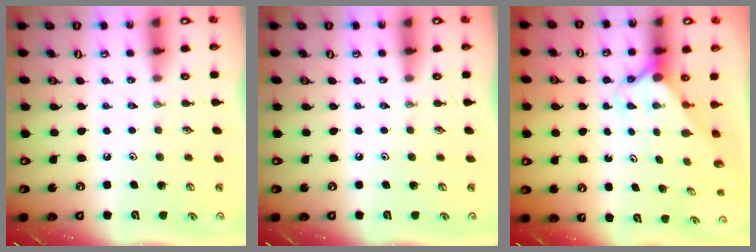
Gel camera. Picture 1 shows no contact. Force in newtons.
{"total": 0.0}
{"total": 2.2, "press": 2.2, "slide": 0.2}